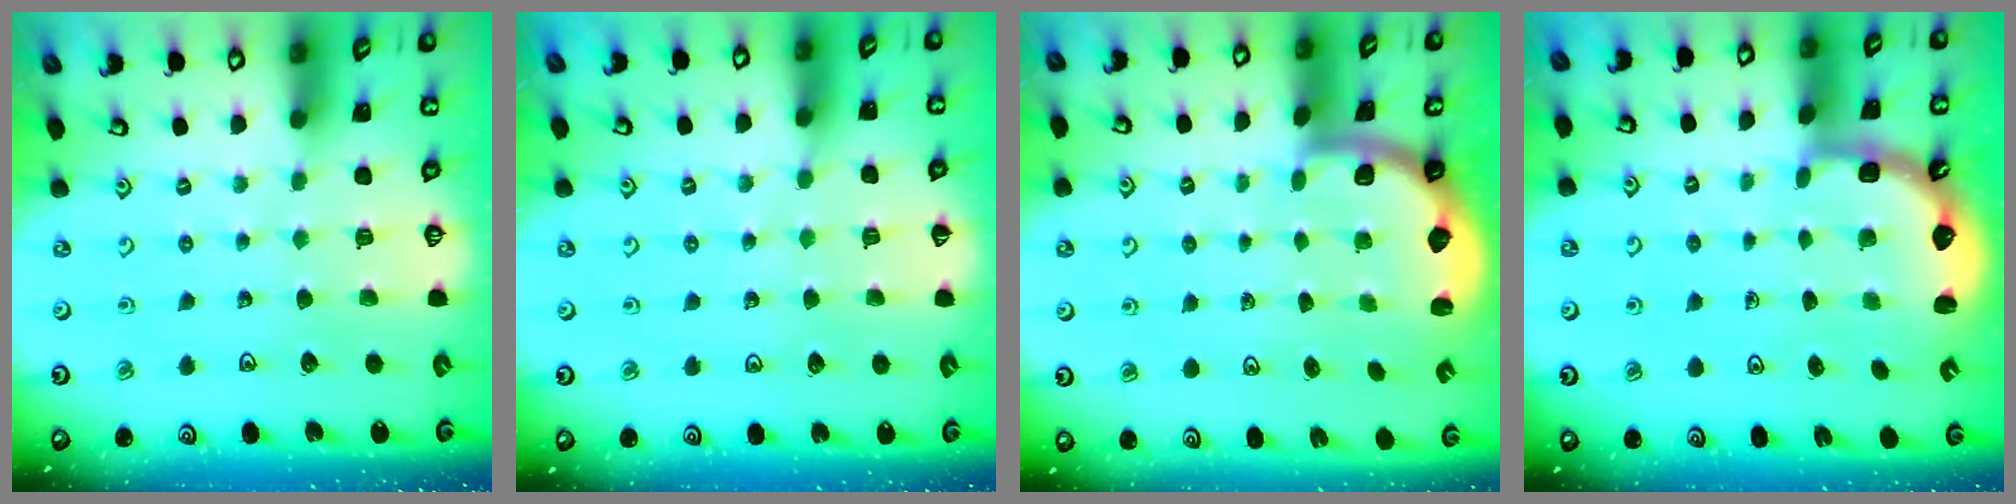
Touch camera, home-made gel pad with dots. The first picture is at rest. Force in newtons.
{"total": 3.5, "press": 3.5, "slide": 0.4}
{"total": 1.9, "press": 1.8, "slide": 0.5}
{"total": 2.5, "press": 2.2, "slide": 1.3}